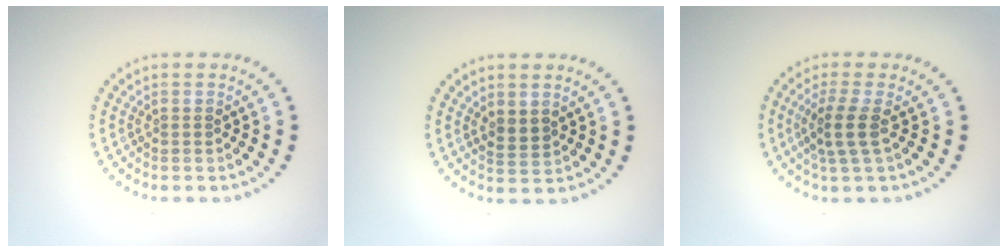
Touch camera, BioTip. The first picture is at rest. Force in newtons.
{"total": 1.5, "press": 1.3, "slide": 0.7}
{"total": 2.5, "press": 2.1, "slide": 1.5}